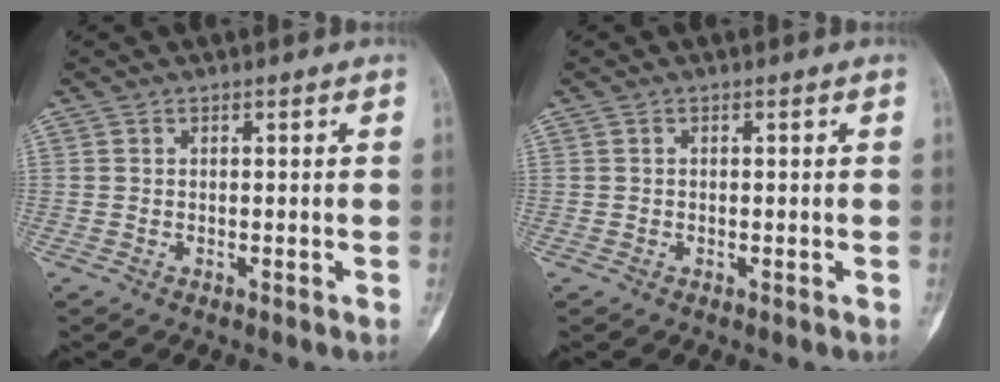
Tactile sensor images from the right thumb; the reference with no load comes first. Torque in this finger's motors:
{"motor_torque": [-0.04, -0.49, -0.23, -0.09, -0.05]}